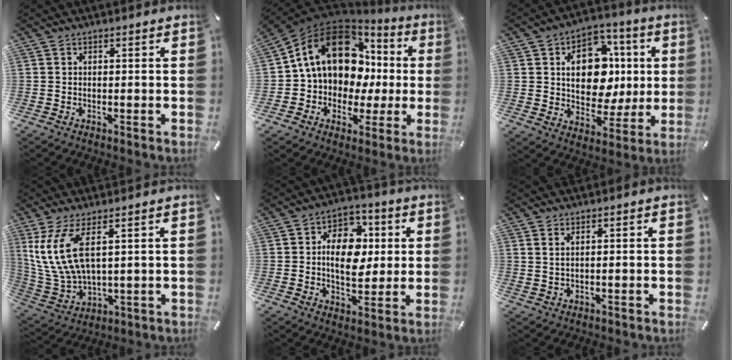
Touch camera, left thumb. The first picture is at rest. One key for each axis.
{"total": 16.7, "fx": 5.6, "fy": 12.6, "fz": 9.4, "tx": -0.169, "ty": -0.030, "tz": 0.105}
{"total": 15.1, "fx": 1.6, "fy": 11.3, "fz": 9.9, "tx": -0.144, "ty": 0.002, "tz": 0.034}
{"total": 12.1, "fx": 5.1, "fy": 5.4, "fz": 9.6, "tx": -0.229, "ty": -0.020, "tz": 0.093}
{"total": 12.0, "fx": 1.0, "fy": 8.8, "fz": 8.0, "tx": -0.119, "ty": 0.008, "tz": 0.016}
{"total": 1.5, "fx": 1.1, "fy": 0.2, "fz": 1.1, "tx": -0.022, "ty": 0.000, "tz": 0.019}